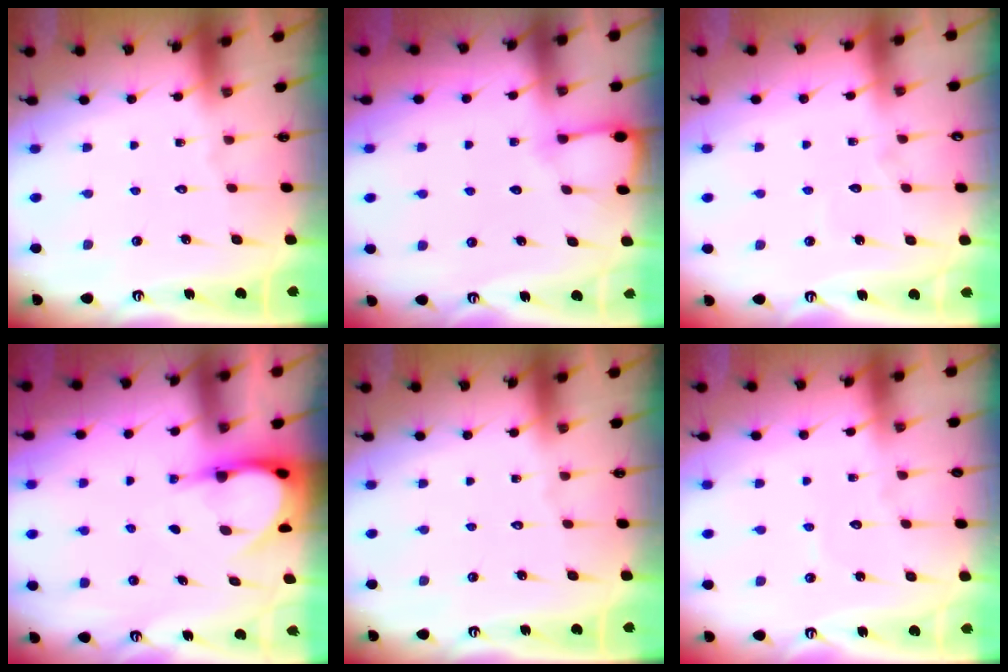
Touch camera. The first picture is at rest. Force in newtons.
{"total": 5.2, "press": 5.1, "slide": 0.7}
{"total": 5.4, "press": 5.4, "slide": 0.4}
{"total": 5.4, "press": 5.4, "slide": 0.4}
{"total": 0.0}
{"total": 3.0, "press": 3.0, "slide": 0.3}